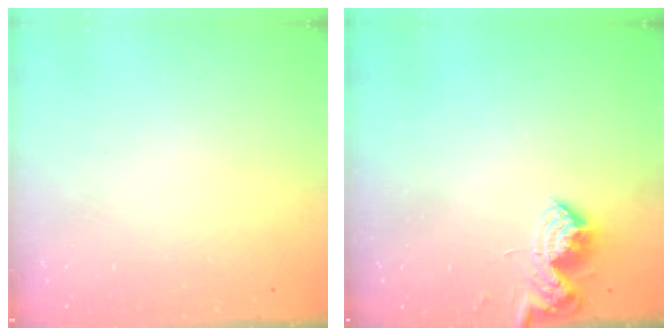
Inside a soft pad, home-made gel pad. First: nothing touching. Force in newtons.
{"total": 8.3, "press": 8.3, "slide": 0.2}